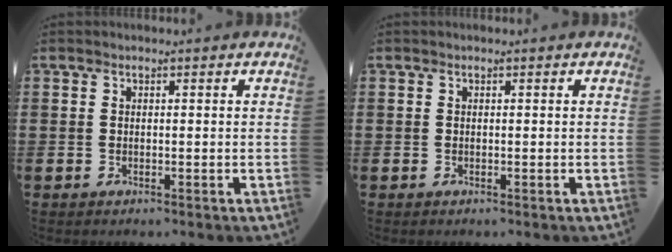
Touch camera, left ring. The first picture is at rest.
{"total": 0.0}